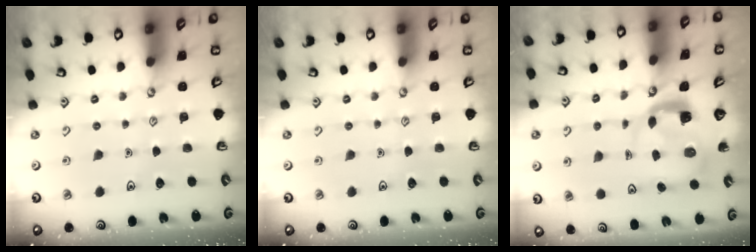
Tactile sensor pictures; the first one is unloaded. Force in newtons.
{"total": 0.0}
{"total": 4.0, "press": 3.9, "slide": 0.4}